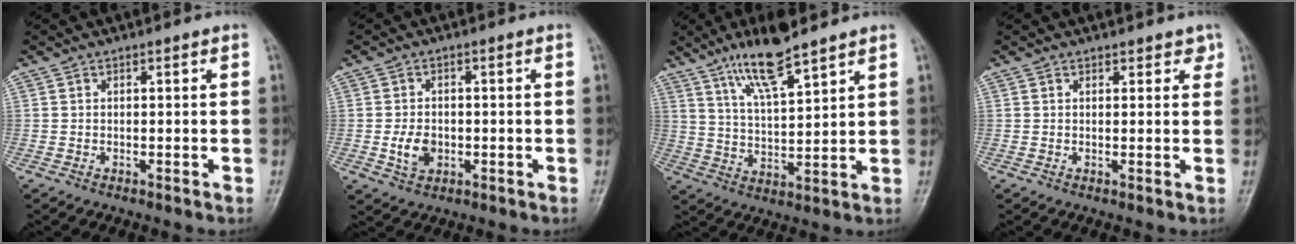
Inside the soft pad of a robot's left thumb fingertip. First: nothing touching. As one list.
[{"total": 4.6, "force": [-0.8, 3.4, 2.9], "torque": [-0.044, 0.001, -0.011]}, {"total": 10.8, "force": [7.7, 2.2, 7.2], "torque": [-0.126, -0.044, 0.147]}, {"total": 2.0, "force": [1.5, 1.2, 0.5], "torque": [0.017, -0.007, 0.012]}]